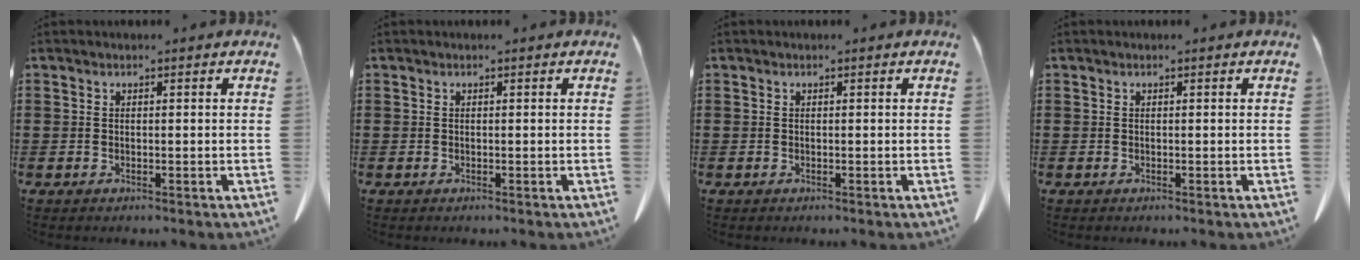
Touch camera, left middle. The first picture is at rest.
{"total": 0.0}
{"total": 0.0}
{"total": 0.0}